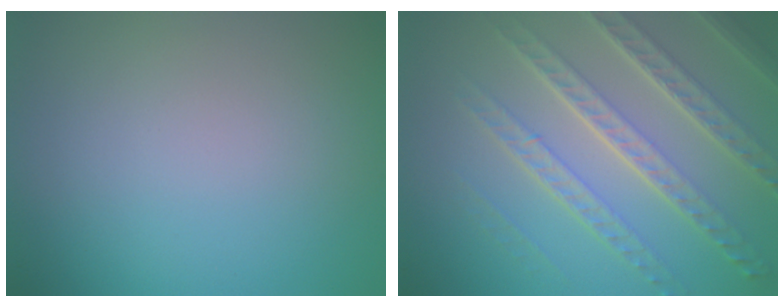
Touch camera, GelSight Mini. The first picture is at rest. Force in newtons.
{"total": 7.1, "press": 5.0, "slide": 5.0}